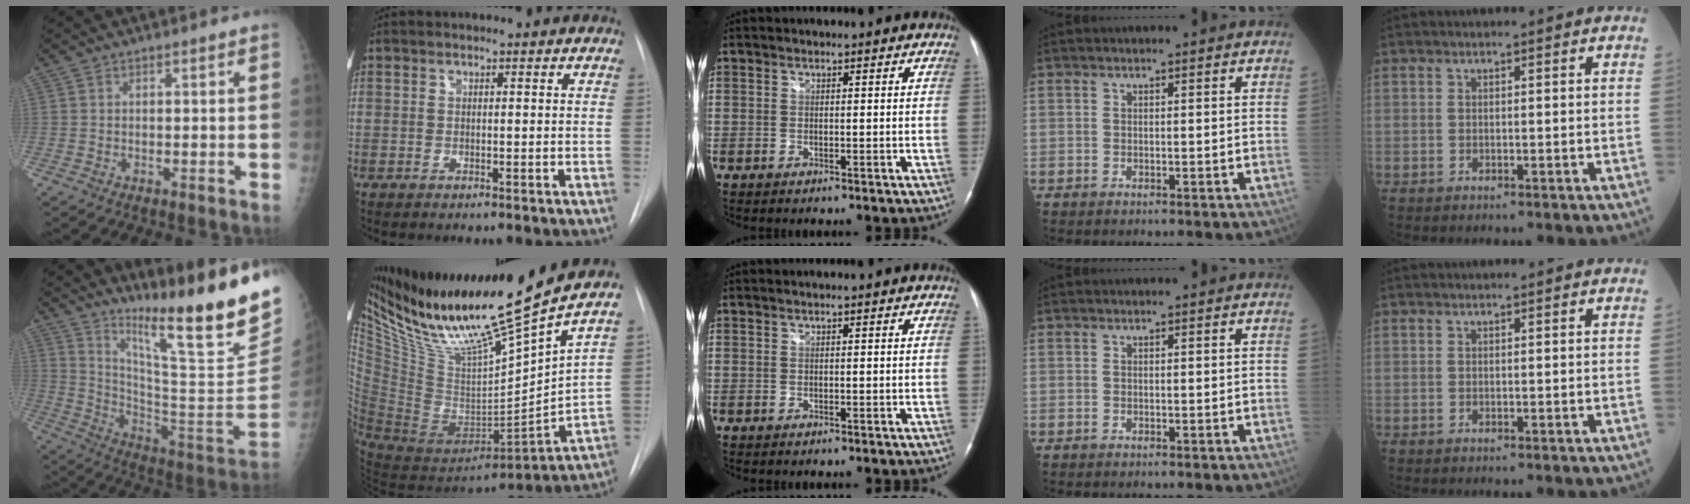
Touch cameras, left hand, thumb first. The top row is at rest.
{"thumb": {"total": 26.2, "force": [19.0, 1.4, 18.0], "torque": [-0.260, -0.130, 0.296]}, "index": {"total": 26.8, "force": [20.6, 0.5, 17.2], "torque": [-0.290, -0.023, 0.369]}}